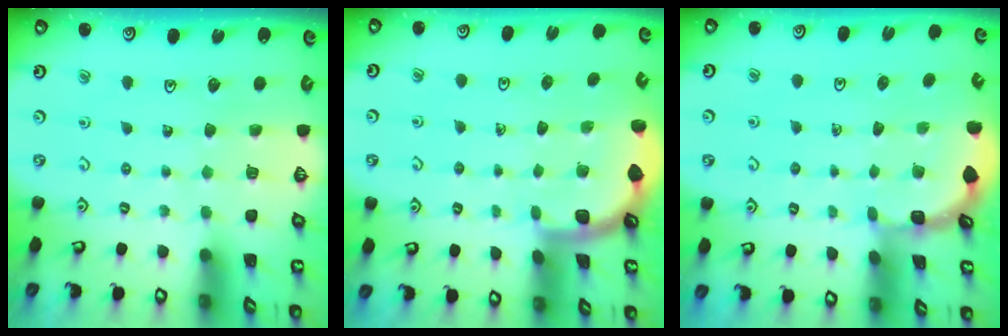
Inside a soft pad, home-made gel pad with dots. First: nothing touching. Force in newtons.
{"total": 1.7, "press": 1.6, "slide": 0.1}
{"total": 1.6, "press": 1.6, "slide": 0.1}